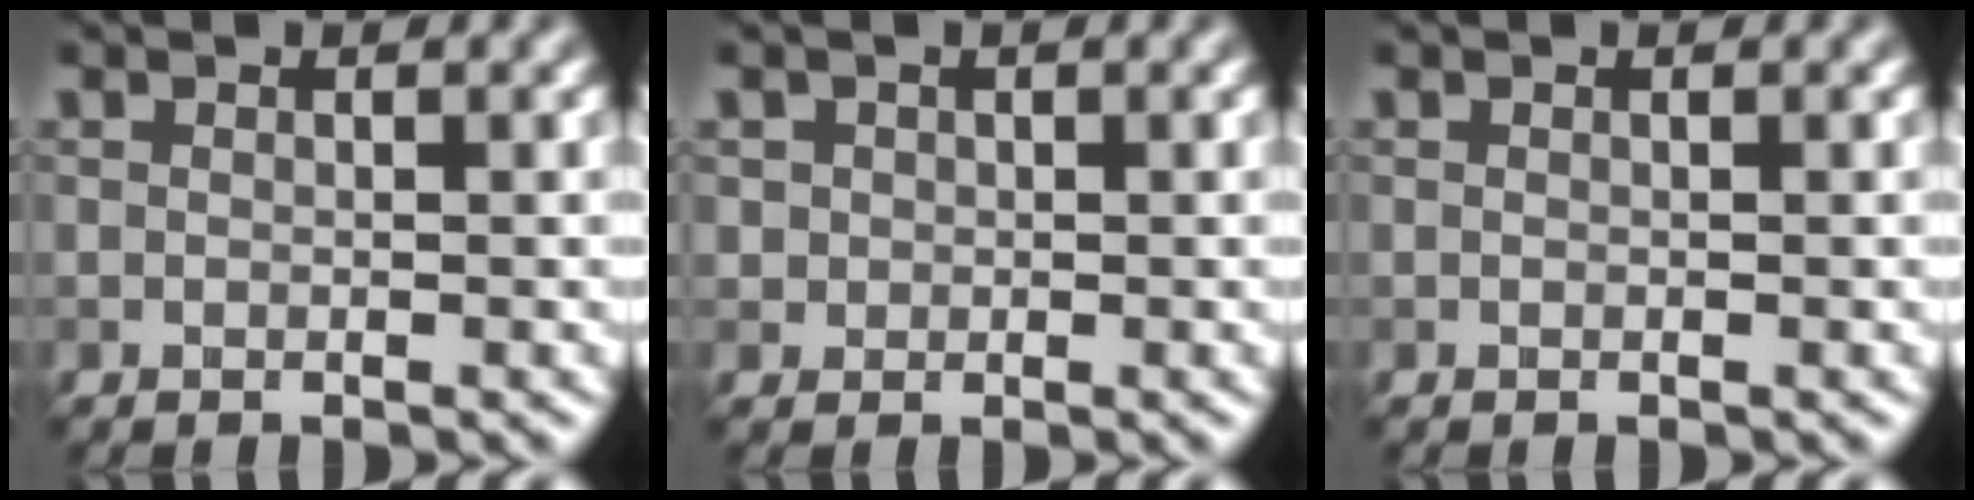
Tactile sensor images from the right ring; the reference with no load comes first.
{"total": 1.1, "force": [0.2, 1.1, 0.2], "torque": [0.008, -0.004, 0.006]}
{"total": 0.0}